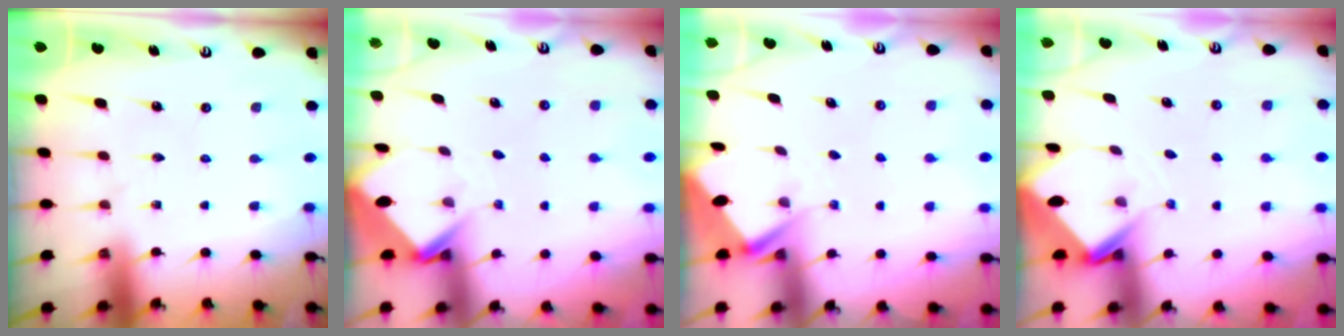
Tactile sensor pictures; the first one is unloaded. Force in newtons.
{"total": 3.7, "press": 3.7, "slide": 0.2}
{"total": 2.8, "press": 2.8, "slide": 0.3}
{"total": 3.8, "press": 3.8, "slide": 0.3}